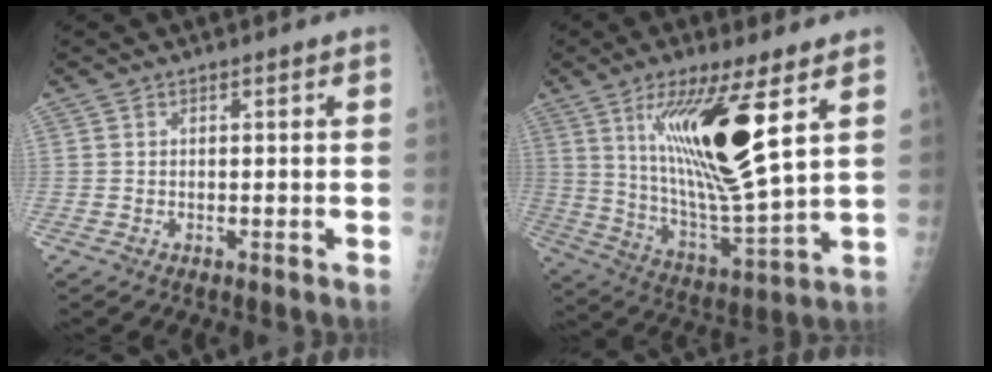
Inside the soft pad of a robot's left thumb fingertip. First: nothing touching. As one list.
[{"total": 19.6, "force": [7.6, 3.9, 17.6], "torque": [-0.315, -0.052, 0.142]}]